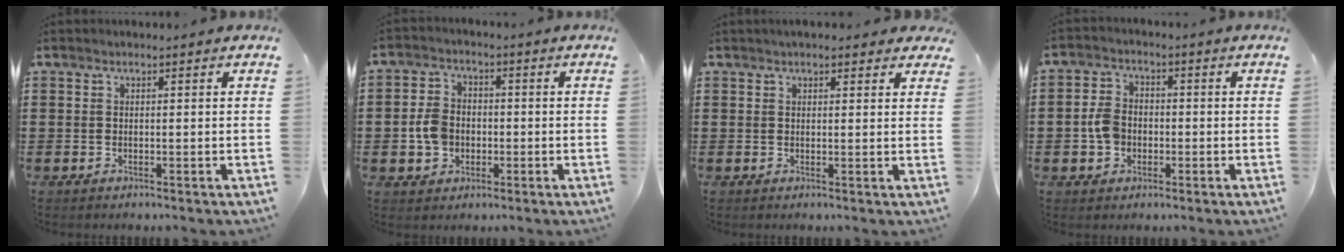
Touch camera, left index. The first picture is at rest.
{"total": 5.2, "force": [-1.0, 4.2, 2.9], "torque": [-0.075, 0.006, -0.023]}
{"total": 1.9, "force": [1.7, 0.6, 0.6], "torque": [-0.016, 0.007, 0.031]}
{"total": 4.7, "force": [-0.9, 3.6, 2.8], "torque": [-0.070, 0.006, -0.022]}